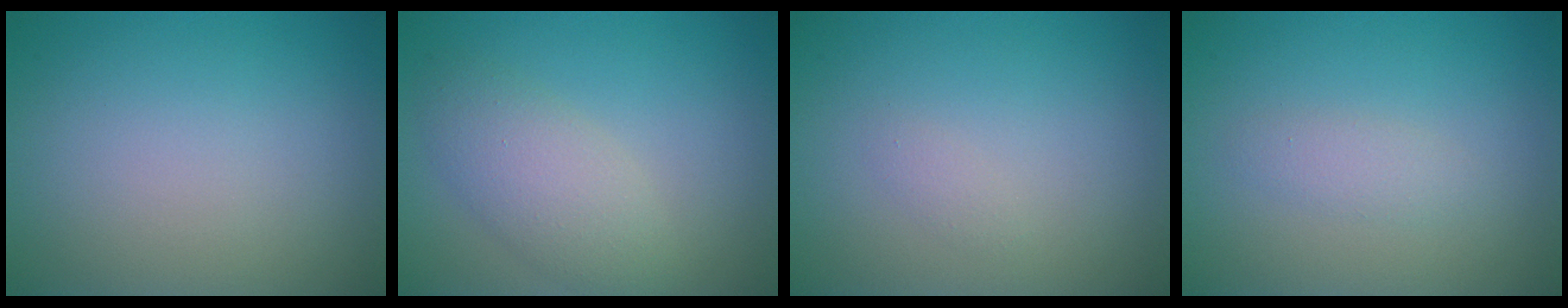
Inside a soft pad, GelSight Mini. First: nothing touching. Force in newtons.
{"total": 3.8, "press": 3.8, "slide": 0.3}
{"total": 0.6, "press": 0.6, "slide": 0.1}
{"total": 1.3, "press": 1.3, "slide": 0.0}